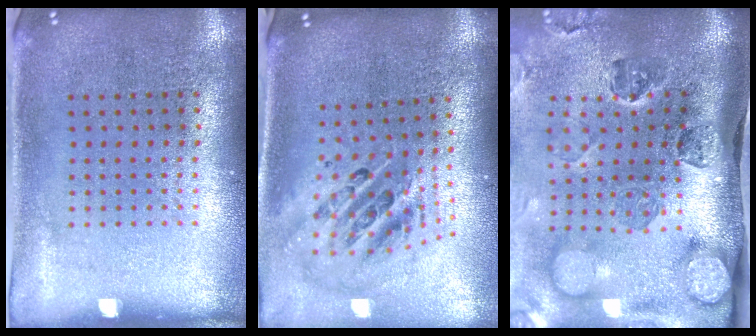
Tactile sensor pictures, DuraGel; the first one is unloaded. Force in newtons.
{"total": 2.5, "press": 1.7, "slide": 1.9}
{"total": 4.3, "press": 3.1, "slide": 2.9}